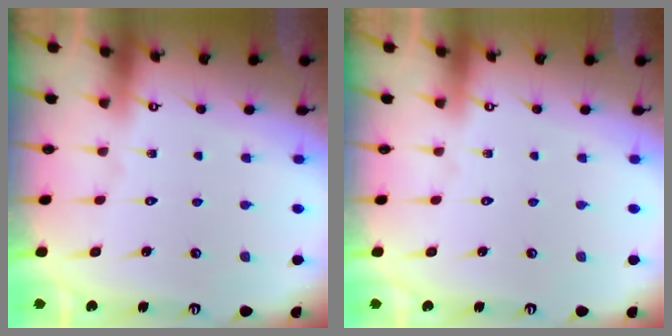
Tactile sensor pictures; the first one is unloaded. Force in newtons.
{"total": 0.0}